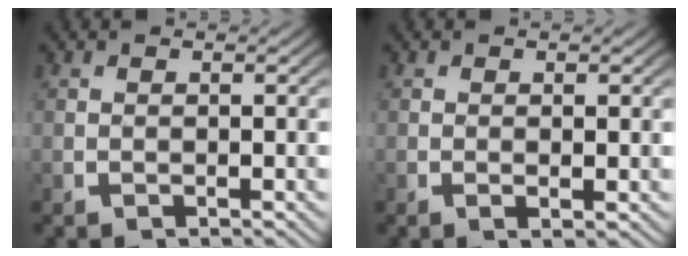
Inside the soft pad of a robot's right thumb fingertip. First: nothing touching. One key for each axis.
{"total": 0.9, "fx": 0.2, "fy": 0.3, "fz": 0.8, "tx": -0.015, "ty": -0.001, "tz": 0.004}